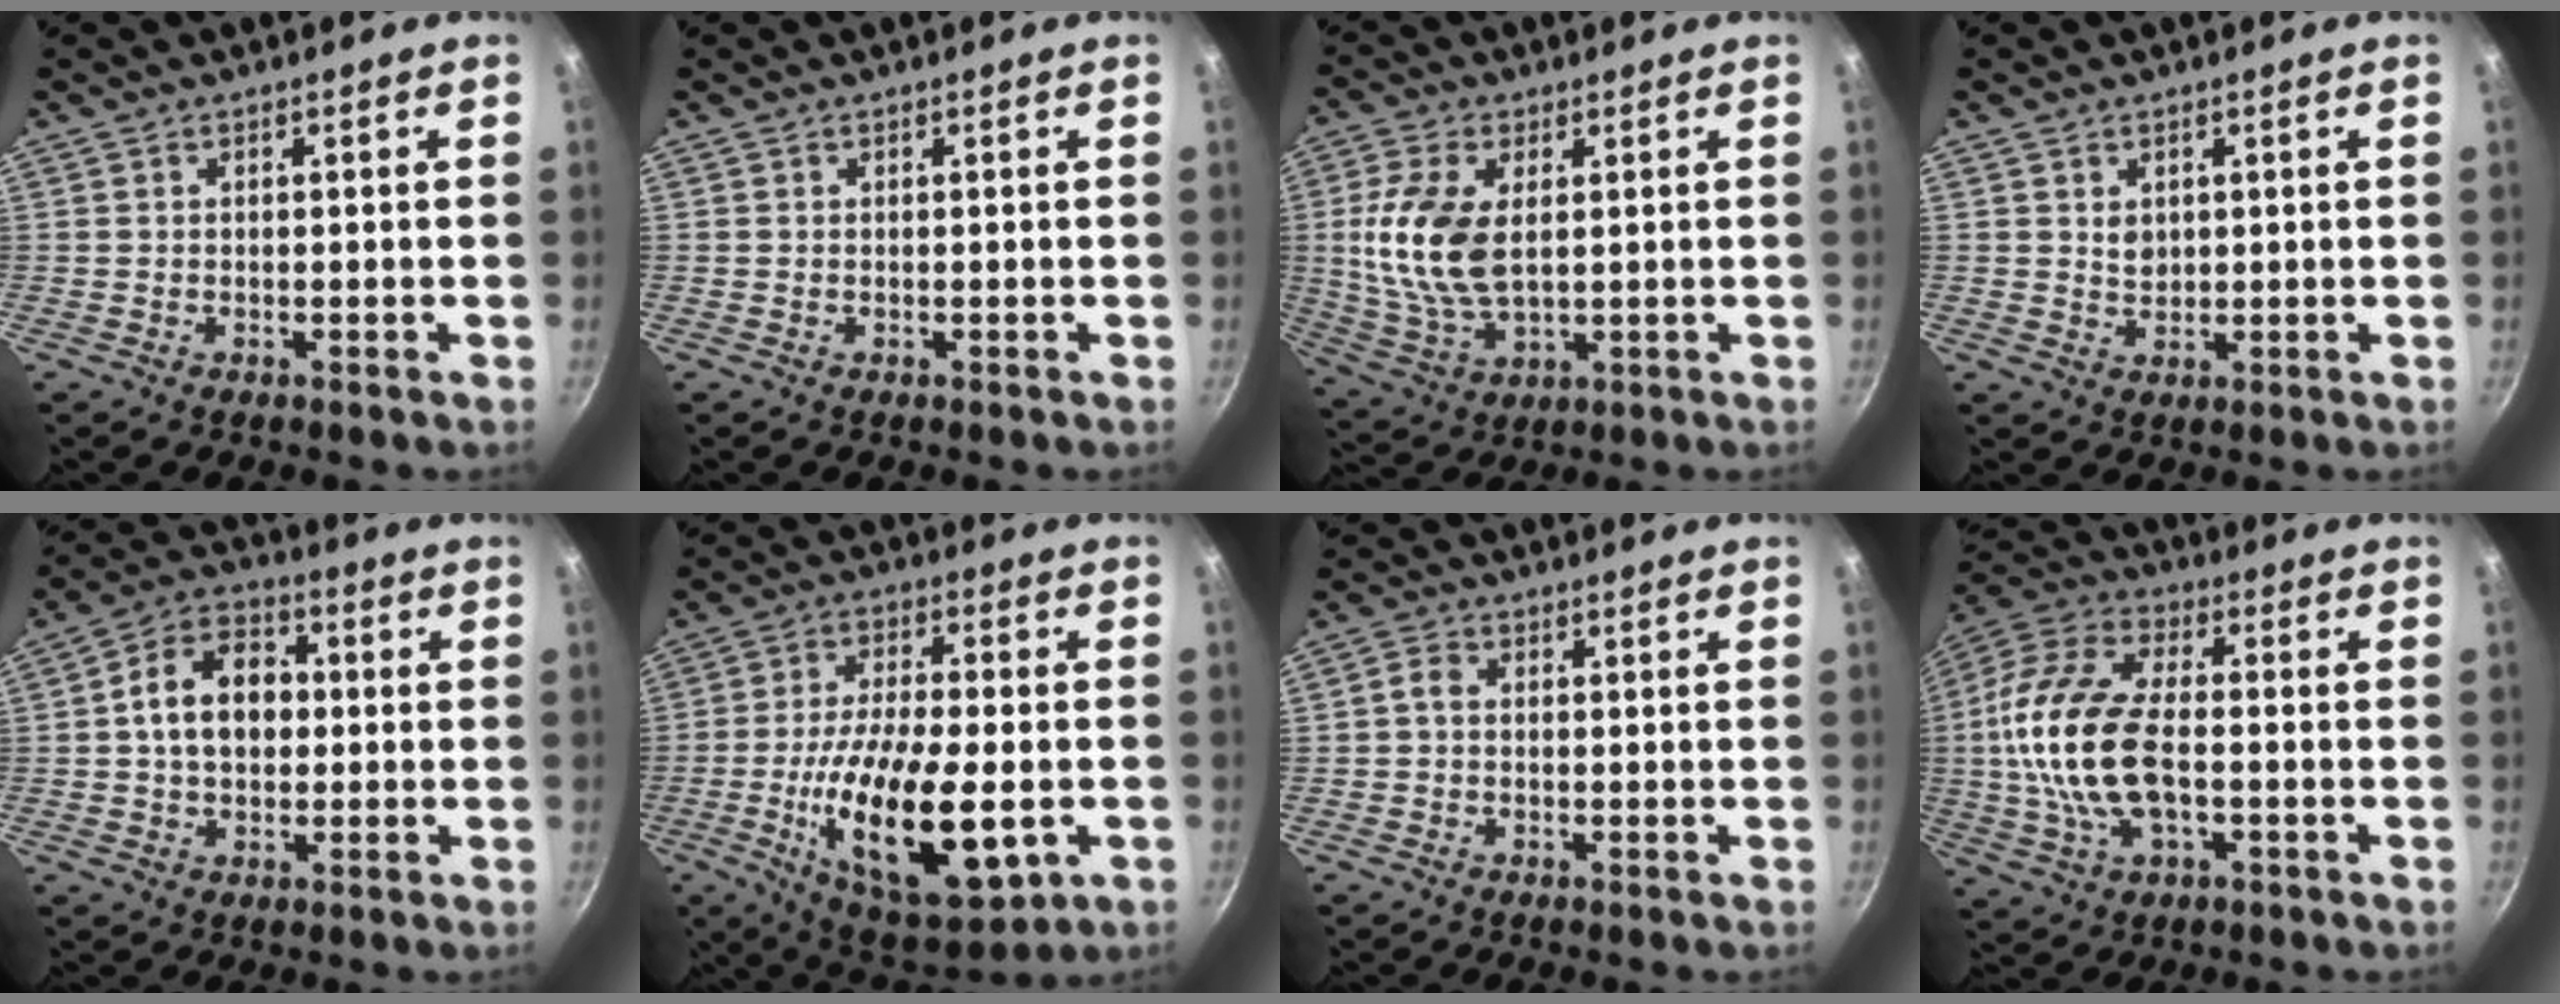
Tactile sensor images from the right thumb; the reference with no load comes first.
{"total": 0.0}
{"total": 12.9, "force": [1.8, 7.1, 10.6], "torque": [-0.211, -0.008, 0.040]}
{"total": 2.4, "force": [0.8, 1.9, 1.4], "torque": [-0.017, -0.007, 0.017]}
{"total": 11.5, "force": [0.6, 8.3, 8.0], "torque": [-0.102, 0.025, -0.003]}
{"total": 21.5, "force": [-5.8, 8.5, 18.9], "torque": [-0.298, 0.005, -0.086]}
{"total": 2.3, "force": [-0.1, 1.7, 1.5], "torque": [-0.030, 0.010, -0.006]}
{"total": 19.1, "force": [-1.6, 10.1, 16.2], "torque": [-0.326, 0.028, -0.043]}